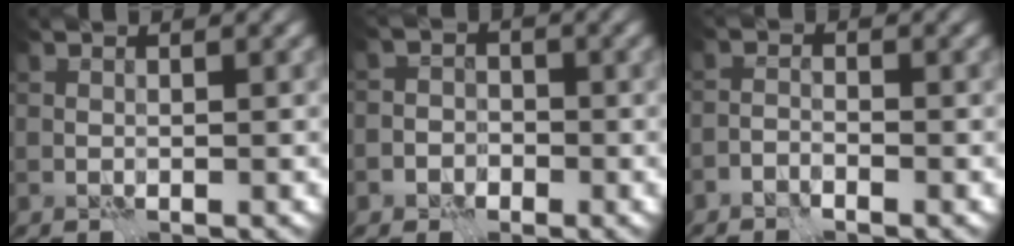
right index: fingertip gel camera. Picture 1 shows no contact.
{"total": 3.4, "force": [-1.7, 2.9, 0.5], "torque": [0.024, 0.004, -0.053]}
{"total": 1.4, "force": [-1.4, 0.0, 0.2], "torque": [-0.001, 0.008, -0.033]}